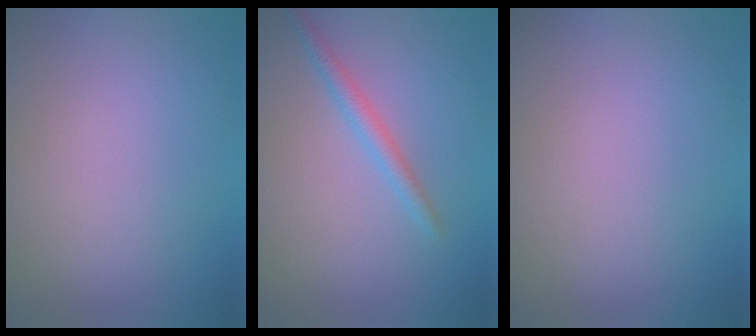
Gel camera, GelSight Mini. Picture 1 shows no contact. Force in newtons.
{"total": 1.7, "press": 1.7, "slide": 0.1}
{"total": 0.0}